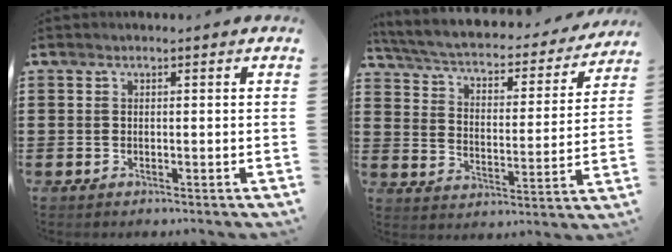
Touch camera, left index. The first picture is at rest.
{"total": 3.3, "force": [2.9, 0.6, 1.4], "torque": [-0.046, -0.027, 0.041]}